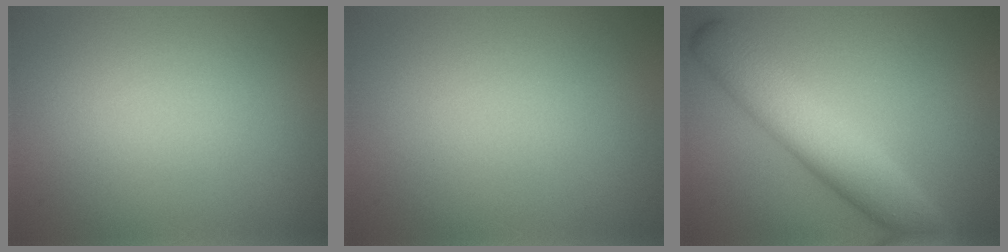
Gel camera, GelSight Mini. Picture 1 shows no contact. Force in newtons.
{"total": 0.0}
{"total": 6.4, "press": 6.4, "slide": 0.2}